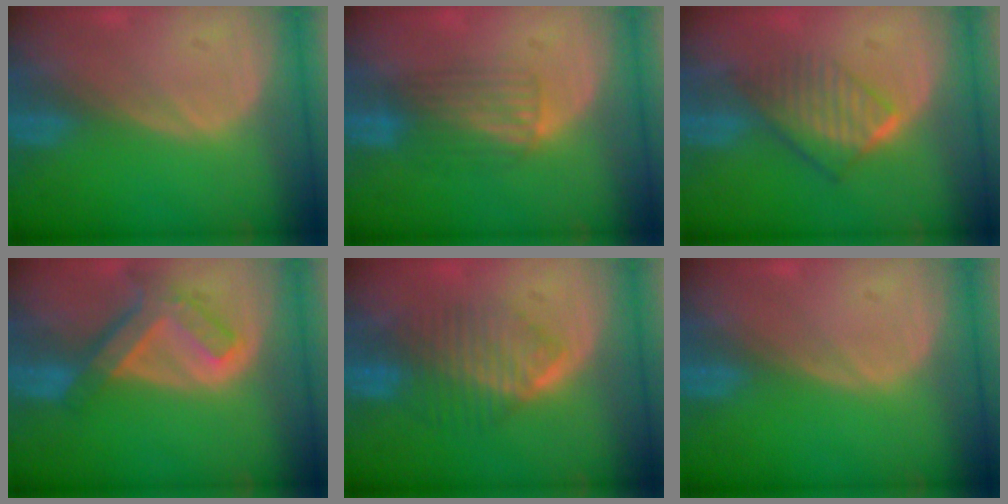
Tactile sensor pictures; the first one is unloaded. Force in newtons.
{"total": 4.3, "press": 4.2, "slide": 1.1}
{"total": 6.4, "press": 5.7, "slide": 2.9}
{"total": 7.5, "press": 6.4, "slide": 3.8}
{"total": 6.5, "press": 6.5, "slide": 0.6}
{"total": 0.0}